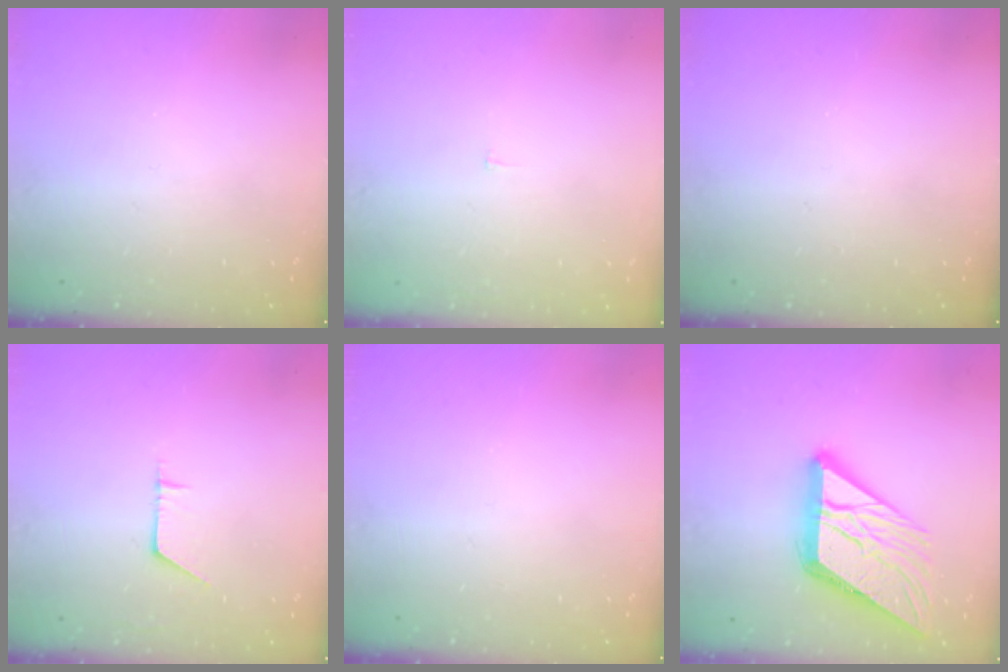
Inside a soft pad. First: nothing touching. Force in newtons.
{"total": 1.9, "press": 1.9, "slide": 0.1}
{"total": 0.0}
{"total": 4.8, "press": 4.7, "slide": 0.4}
{"total": 0.0}
{"total": 20.0, "press": 19.8, "slide": 2.2}